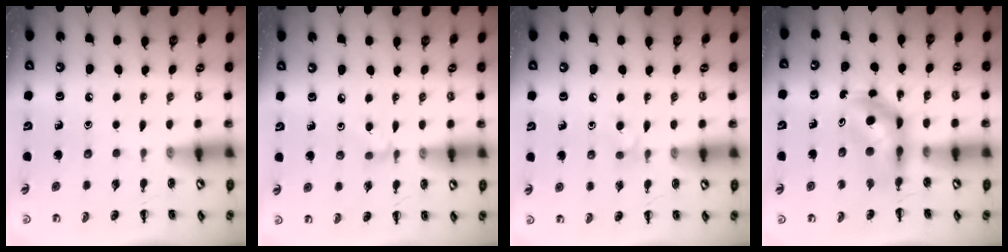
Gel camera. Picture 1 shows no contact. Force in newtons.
{"total": 3.2, "press": 2.9, "slide": 1.2}
{"total": 4.1, "press": 3.8, "slide": 1.6}
{"total": 5.6, "press": 5.6, "slide": 0.8}